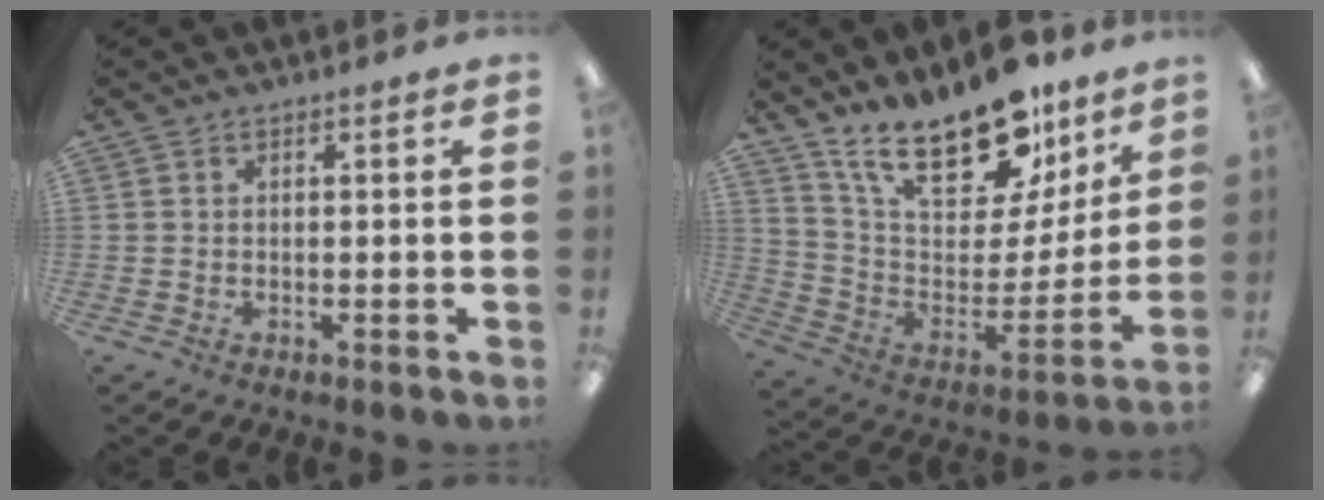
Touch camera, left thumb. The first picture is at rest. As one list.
[{"total": 22.5, "force": [16.7, 9.2, 11.9], "torque": [-0.190, -0.111, 0.292]}]